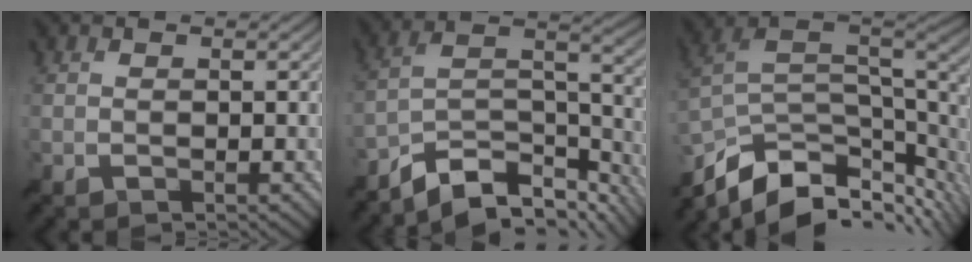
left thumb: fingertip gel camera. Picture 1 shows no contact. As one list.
[{"total": 10.9, "force": [-8.7, 4.0, 5.3], "torque": [-0.090, -0.002, -0.160]}, {"total": 12.8, "force": [-6.0, 6.0, 9.5], "torque": [-0.227, -0.027, -0.093]}]